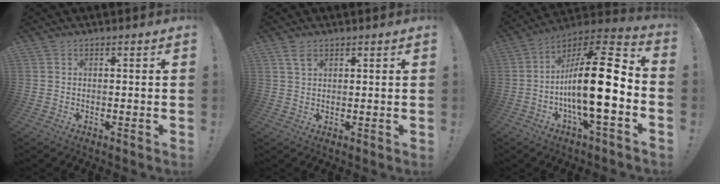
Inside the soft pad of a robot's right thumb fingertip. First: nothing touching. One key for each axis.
{"total": 3.5, "fx": 2.1, "fy": 1.7, "fz": 2.2, "tx": -0.031, "ty": -0.005, "tz": 0.036}
{"total": 23.1, "fx": -3.5, "fy": 6.7, "fz": 21.9, "tx": -0.381, "ty": 0.016, "tz": -0.063}